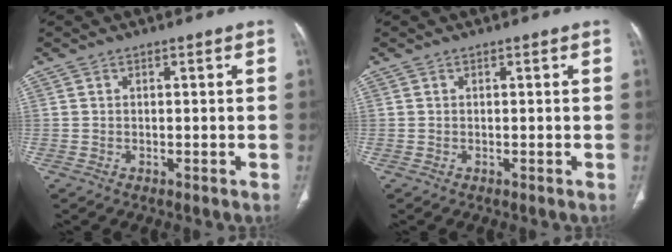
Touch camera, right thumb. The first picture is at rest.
{"total": 0.0}